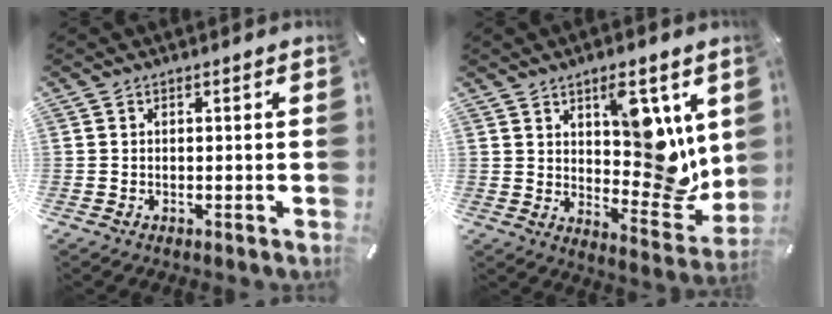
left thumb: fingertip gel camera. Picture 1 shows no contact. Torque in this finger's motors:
{"motor_torque": [2.49, 2.52, 1.82, -0.61, 0.14]}